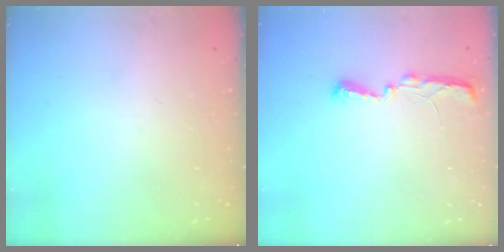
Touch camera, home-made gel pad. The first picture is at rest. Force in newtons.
{"total": 5.4, "press": 5.3, "slide": 0.7}